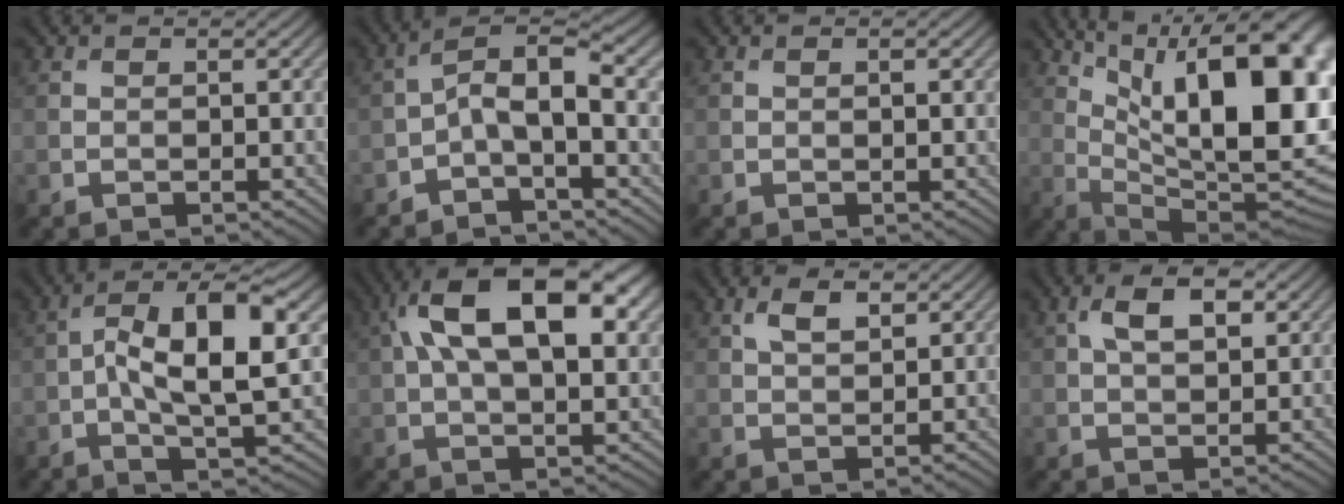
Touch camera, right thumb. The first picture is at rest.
{"total": 4.7, "force": [-1.2, 1.6, 4.2], "torque": [-0.077, 0.011, -0.029]}
{"total": 0.5, "force": [0.1, 0.1, 0.5], "torque": [-0.006, 0.000, 0.003]}
{"total": 18.2, "force": [5.6, 6.6, 16.1], "torque": [-0.229, 0.018, 0.099]}
{"total": 10.5, "force": [0.1, 3.9, 9.7], "torque": [-0.171, 0.007, 0.002]}
{"total": 16.3, "force": [5.2, 7.6, 13.5], "torque": [-0.234, 0.035, 0.075]}
{"total": 3.5, "force": [1.8, 1.6, 2.6], "torque": [-0.057, 0.003, 0.036]}
{"total": 5.4, "force": [2.0, 2.7, 4.3], "torque": [-0.082, 0.005, 0.033]}